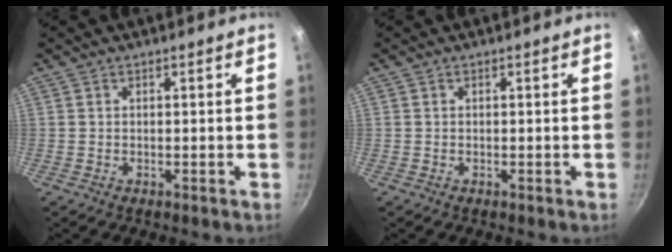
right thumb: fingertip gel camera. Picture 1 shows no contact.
{"total": 0.0}